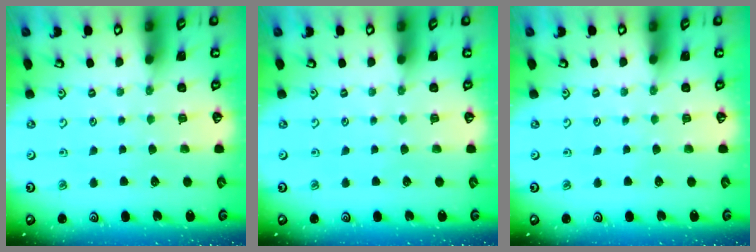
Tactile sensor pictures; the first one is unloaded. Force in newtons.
{"total": 0.0}
{"total": 0.0}